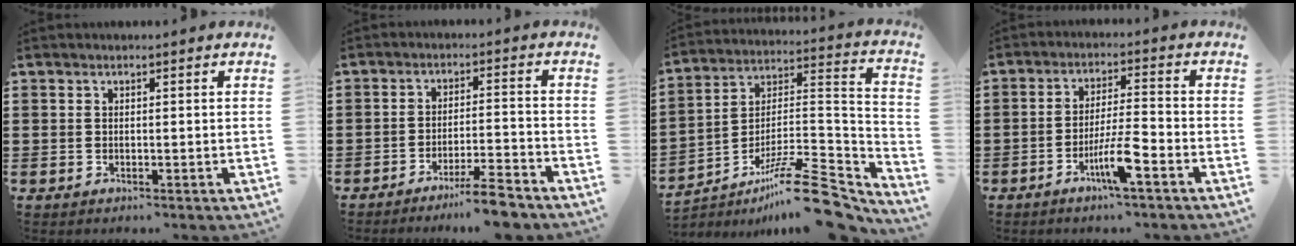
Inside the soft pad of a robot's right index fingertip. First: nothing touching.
{"total": 6.0, "force": [-5.1, -0.3, 3.2], "torque": [-0.051, -0.010, -0.092]}
{"total": 13.2, "force": [-9.6, 3.1, 8.5], "torque": [-0.129, 0.037, -0.168]}
{"total": 6.5, "force": [-3.3, 0.5, 5.5], "torque": [-0.109, -0.009, -0.062]}